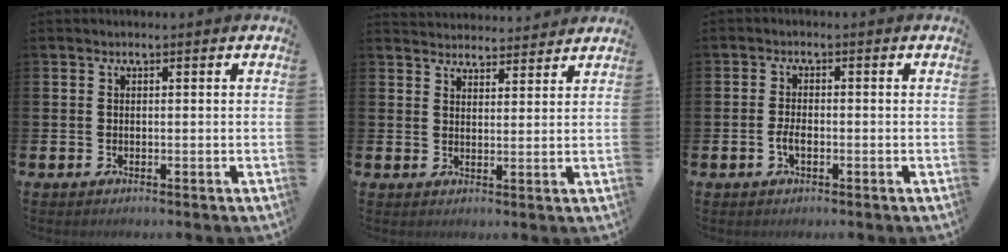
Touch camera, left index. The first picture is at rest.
{"total": 3.8, "force": [3.7, 0.6, -0.3], "torque": [0.000, -0.020, 0.069]}
{"total": 2.1, "force": [-0.6, 1.1, 1.7], "torque": [-0.034, 0.002, -0.011]}